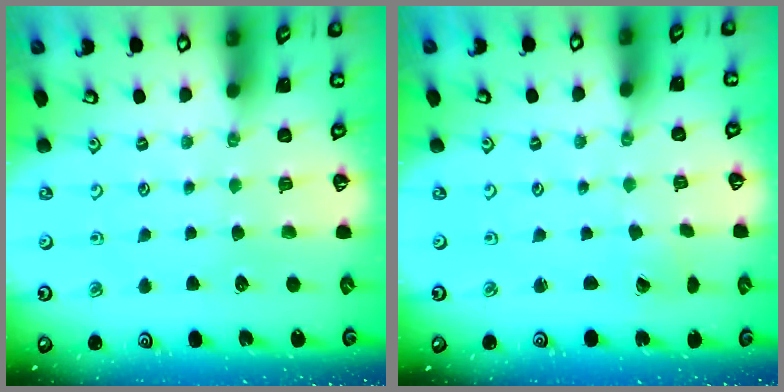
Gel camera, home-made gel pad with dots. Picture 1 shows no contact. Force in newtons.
{"total": 0.6, "press": 0.6, "slide": 0.1}